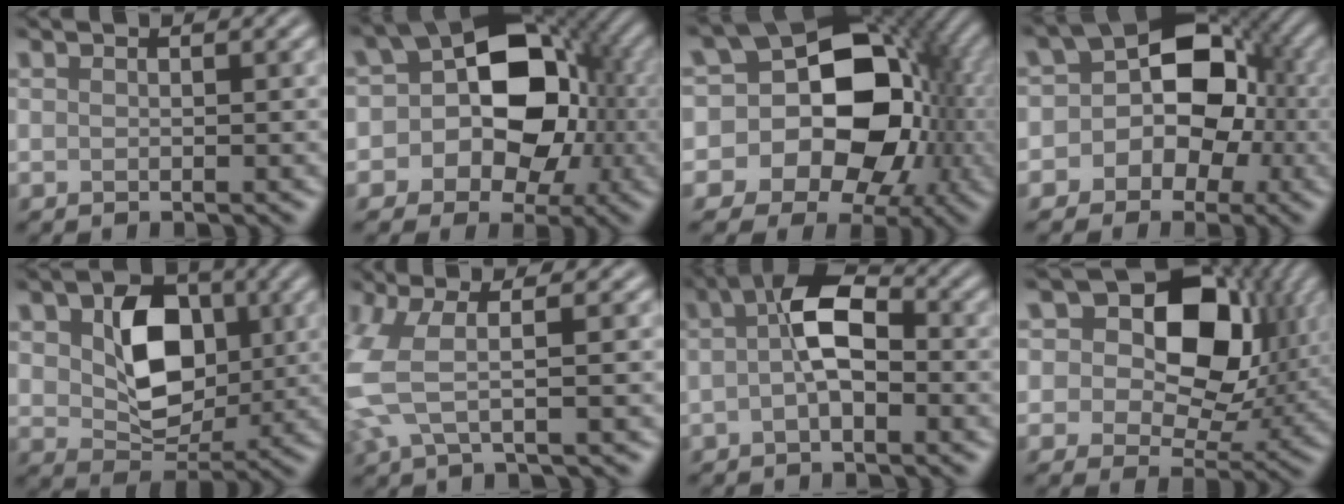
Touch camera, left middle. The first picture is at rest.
{"total": 10.9, "force": [-0.3, 8.5, 6.9], "torque": [-0.054, 0.016, -0.019]}
{"total": 14.6, "force": [-0.6, 11.5, 8.9], "torque": [-0.102, -0.002, -0.022]}
{"total": 7.6, "force": [-0.6, 6.3, 4.2], "torque": [-0.001, 0.028, -0.032]}
{"total": 6.4, "force": [1.3, 4.6, 4.4], "torque": [-0.094, 0.002, 0.037]}
{"total": 3.8, "force": [0.1, 0.7, 3.7], "torque": [-0.119, 0.001, 0.010]}
{"total": 3.9, "force": [0.0, 1.5, 3.6], "torque": [-0.078, 0.020, -0.001]}
{"total": 10.8, "force": [3.3, 7.3, 7.3], "torque": [-0.105, 0.009, 0.049]}